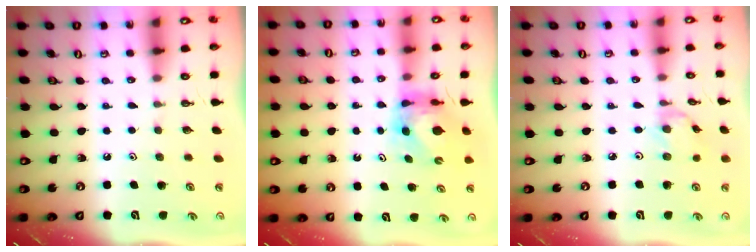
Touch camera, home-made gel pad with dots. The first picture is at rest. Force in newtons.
{"total": 6.2, "press": 6.2, "slide": 0.6}
{"total": 2.4, "press": 2.4, "slide": 0.1}